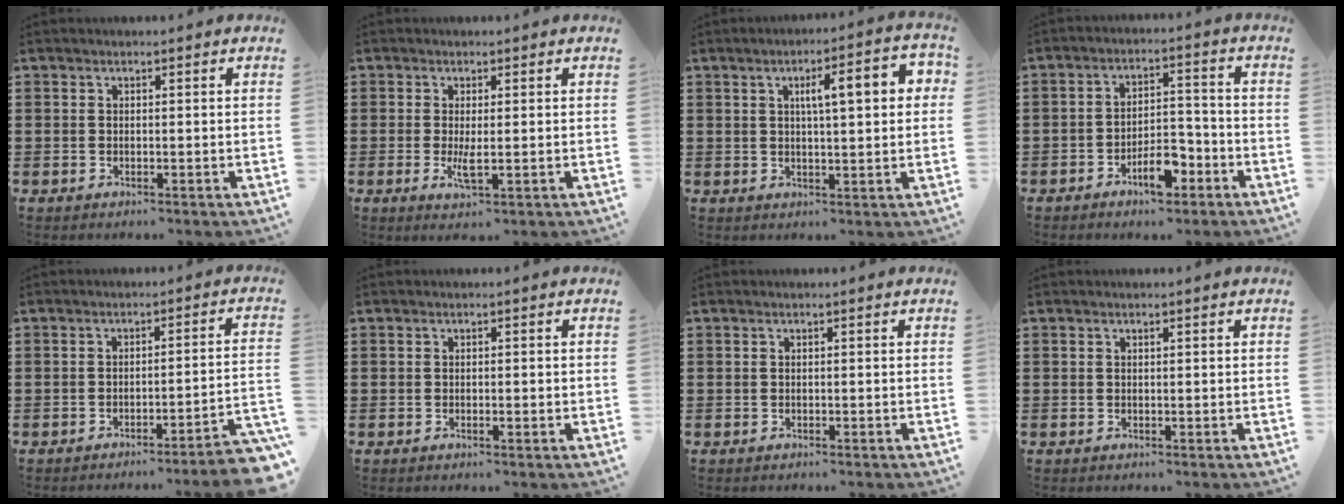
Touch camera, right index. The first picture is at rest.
{"total": 2.7, "force": [-0.3, 0.5, 2.6], "torque": [-0.053, -0.005, -0.008]}
{"total": 6.3, "force": [1.6, 1.6, 5.9], "torque": [-0.091, -0.002, 0.018]}
{"total": 6.5, "force": [-4.0, 2.7, 4.4], "torque": [-0.075, 0.014, -0.072]}
{"total": 3.8, "force": [-3.1, -0.6, 2.0], "torque": [-0.036, -0.017, -0.064]}
{"total": 0.7, "force": [-0.1, 0.1, 0.6], "torque": [-0.012, -0.003, -0.002]}
{"total": 0.0}
{"total": 0.0}